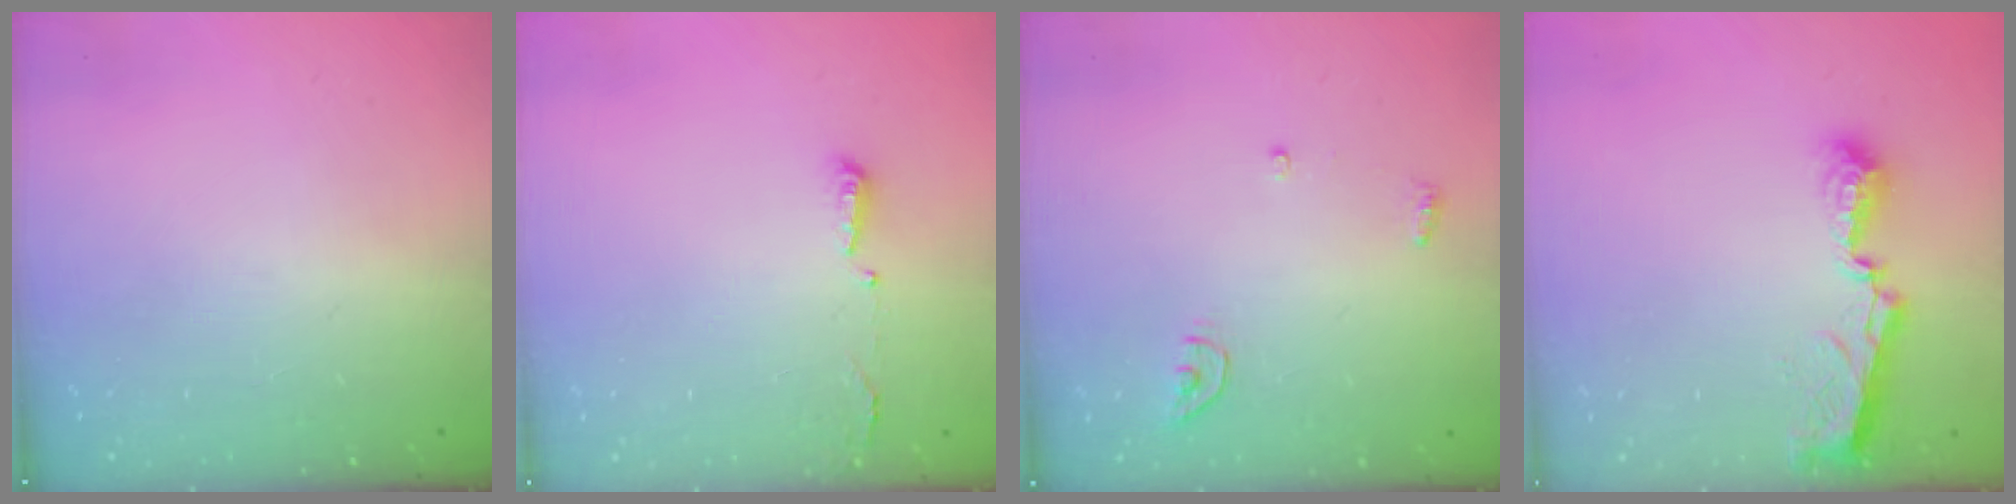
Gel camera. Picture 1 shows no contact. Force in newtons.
{"total": 2.9, "press": 2.8, "slide": 0.6}
{"total": 3.9, "press": 3.8, "slide": 0.3}
{"total": 8.6, "press": 8.6, "slide": 0.4}